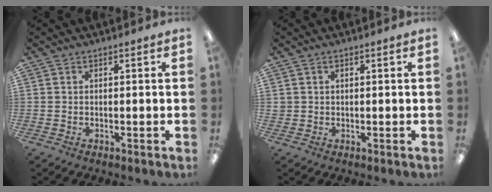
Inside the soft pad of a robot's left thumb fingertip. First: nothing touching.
{"total": 1.1, "force": [0.5, 0.9, 0.3], "torque": [-0.007, 0.005, 0.008]}